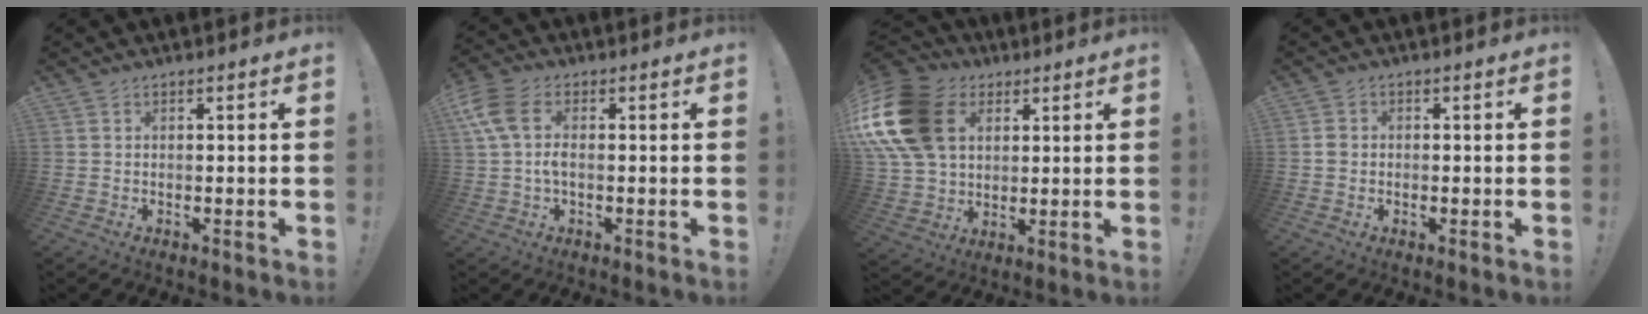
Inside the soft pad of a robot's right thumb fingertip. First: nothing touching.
{"total": 8.4, "force": [0.9, 4.6, 6.9], "torque": [-0.150, 0.000, 0.022]}
{"total": 22.8, "force": [6.6, 16.7, 14.1], "torque": [-0.271, -0.013, 0.125]}
{"total": 2.0, "force": [-0.4, 1.7, 0.9], "torque": [-0.022, 0.010, -0.007]}